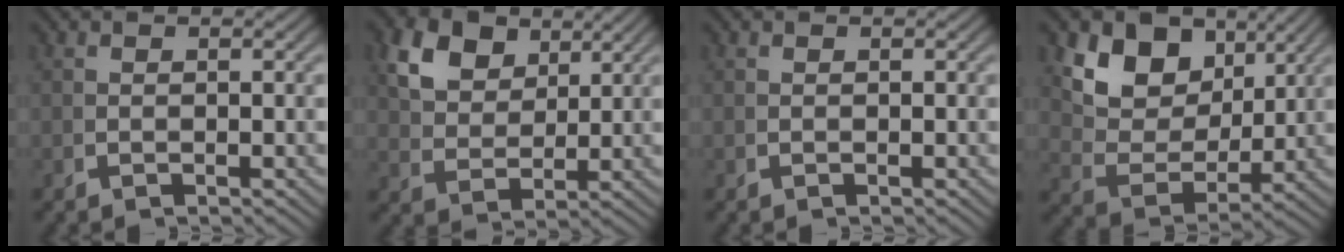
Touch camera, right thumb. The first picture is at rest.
{"total": 6.8, "force": [3.5, 4.3, 3.8], "torque": [-0.082, -0.007, 0.071]}
{"total": 0.0}
{"total": 9.6, "force": [2.9, 6.4, 6.5], "torque": [-0.131, -0.017, 0.056]}